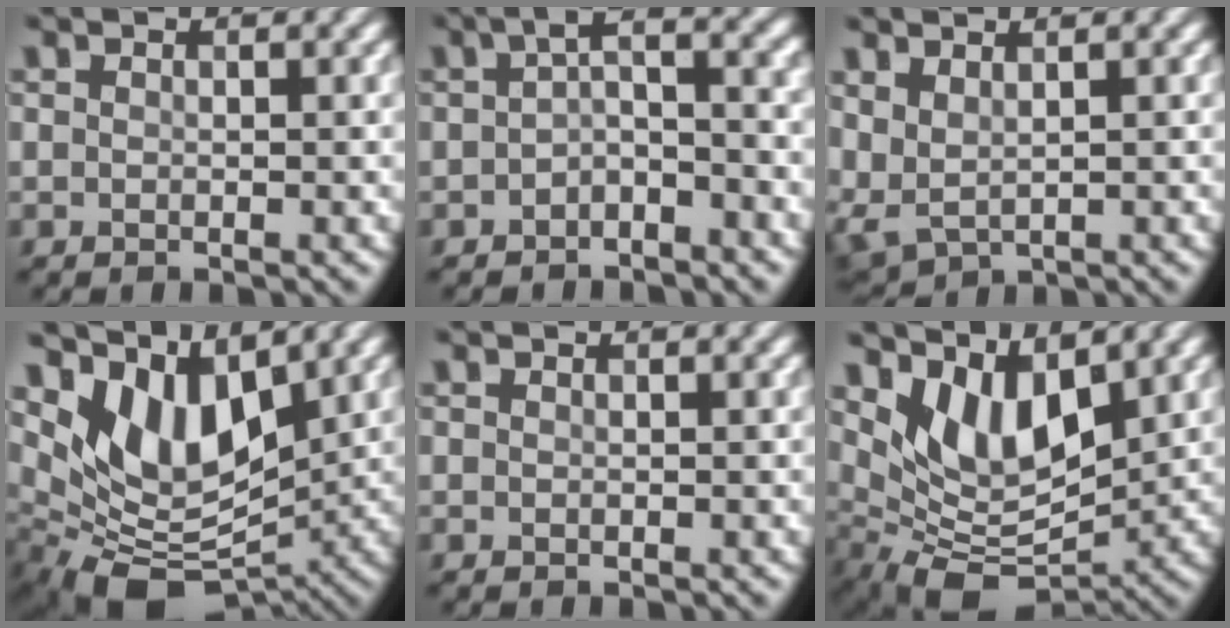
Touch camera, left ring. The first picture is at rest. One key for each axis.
{"total": 3.1, "fx": -1.1, "fy": 1.2, "fz": 2.7, "tx": -0.048, "ty": 0.012, "tz": -0.024}
{"total": 2.8, "fx": 1.5, "fy": 1.5, "fz": 1.8, "tx": -0.048, "ty": -0.002, "tz": 0.040}
{"total": 7.6, "fx": 2.8, "fy": 4.3, "fz": 5.6, "tx": -0.101, "ty": -0.016, "tz": 0.057}
{"total": 0.0}
{"total": 6.8, "fx": 3.0, "fy": 3.5, "fz": 5.0, "tx": -0.093, "ty": -0.022, "tz": 0.060}